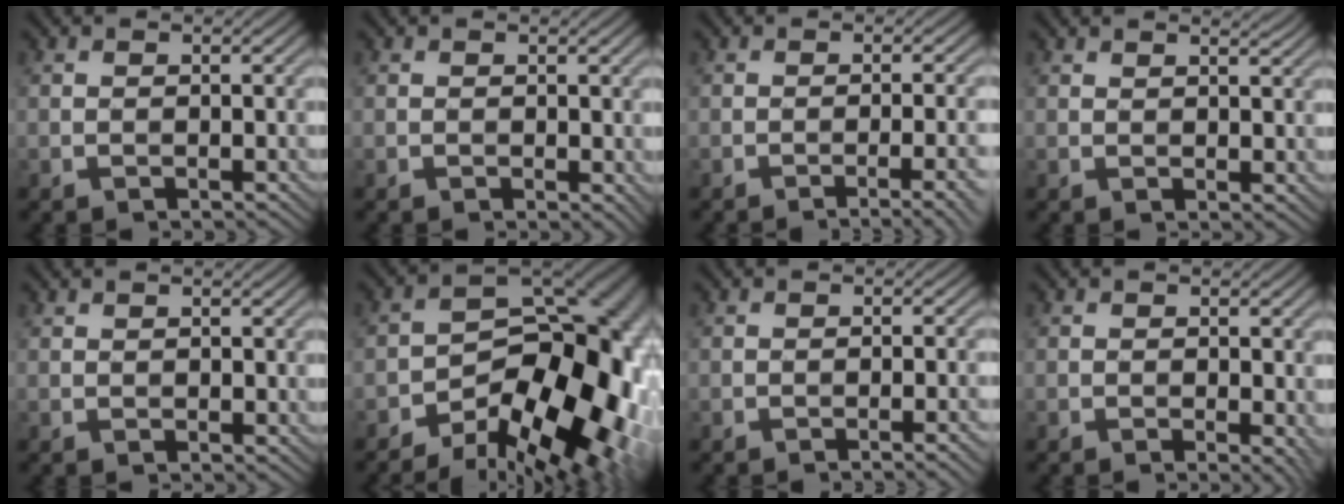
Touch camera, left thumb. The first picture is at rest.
{"total": 1.3, "force": [0.2, 0.9, 0.9], "torque": [-0.013, -0.006, 0.005]}
{"total": 5.0, "force": [-2.4, 0.9, 4.3], "torque": [-0.054, 0.009, -0.036]}
{"total": 2.0, "force": [1.6, 0.5, 1.2], "torque": [-0.019, -0.005, 0.033]}
{"total": 1.0, "force": [0.7, 0.4, 0.6], "torque": [-0.011, -0.002, 0.017]}
{"total": 18.9, "force": [-6.3, 11.2, 13.8], "torque": [-0.158, -0.022, -0.077]}
{"total": 1.9, "force": [-0.8, 0.3, 1.7], "torque": [-0.019, 0.007, -0.017]}
{"total": 2.2, "force": [-0.1, 1.1, 1.9], "torque": [-0.023, -0.005, -0.001]}